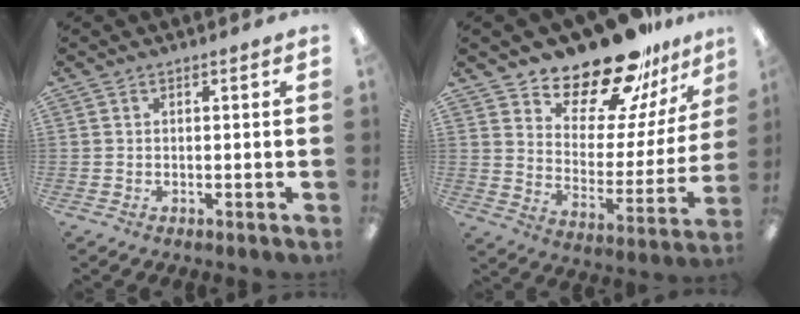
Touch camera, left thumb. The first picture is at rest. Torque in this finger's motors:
{"motor_torque": [0.38, 0.55, 1.37, -1.40, 0.07]}